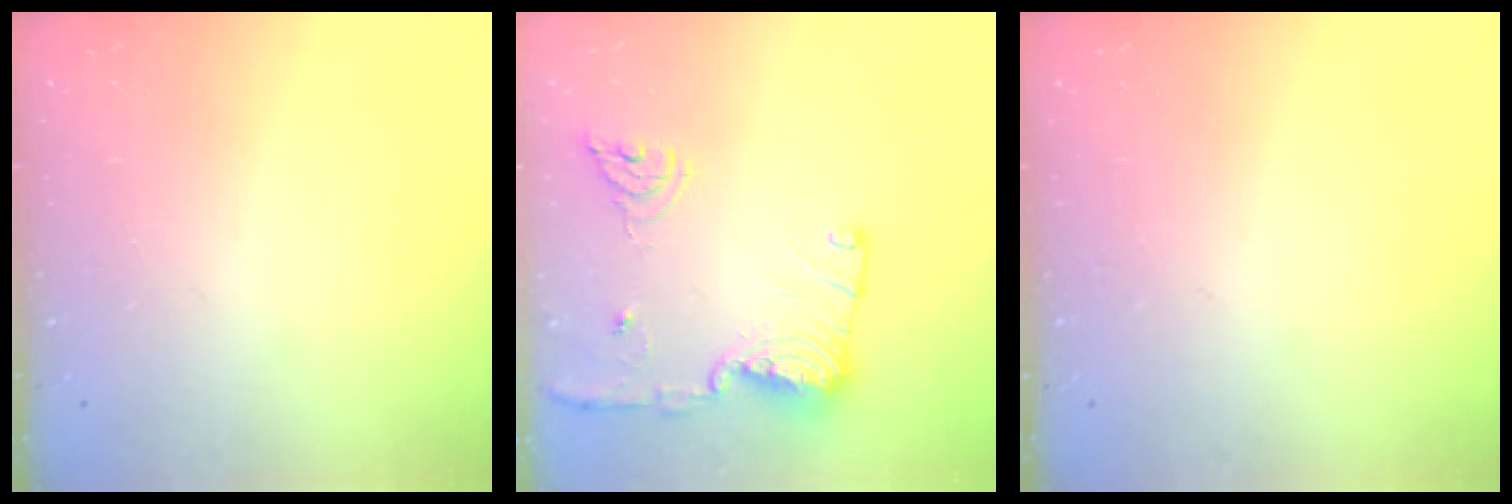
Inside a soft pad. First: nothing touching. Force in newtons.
{"total": 14.9, "press": 14.8, "slide": 1.6}
{"total": 0.0}